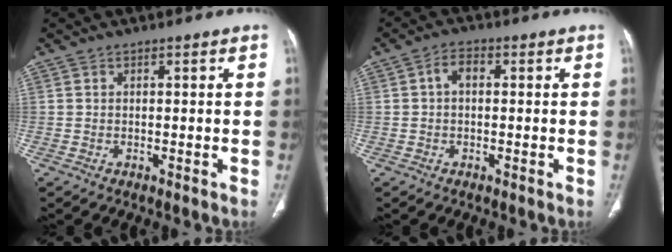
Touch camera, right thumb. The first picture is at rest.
{"total": 3.3, "force": [0.3, 2.0, 2.6], "torque": [-0.042, 0.013, 0.001]}